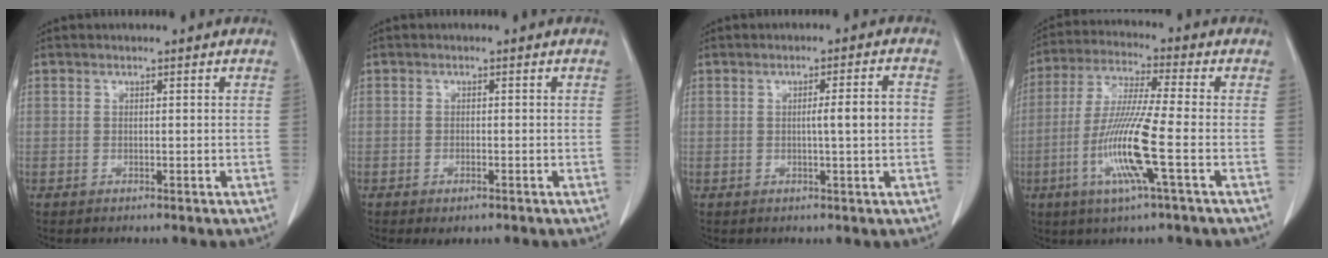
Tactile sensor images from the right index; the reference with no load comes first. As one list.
[{"total": 1.8, "force": [-1.1, 0.6, 1.3], "torque": [-0.020, -0.003, -0.010]}, {"total": 5.0, "force": [-0.1, -1.0, 4.9], "torque": [-0.075, 0.000, -0.001]}, {"total": 11.9, "force": [-3.6, -0.5, 11.4], "torque": [-0.233, -0.015, -0.076]}]